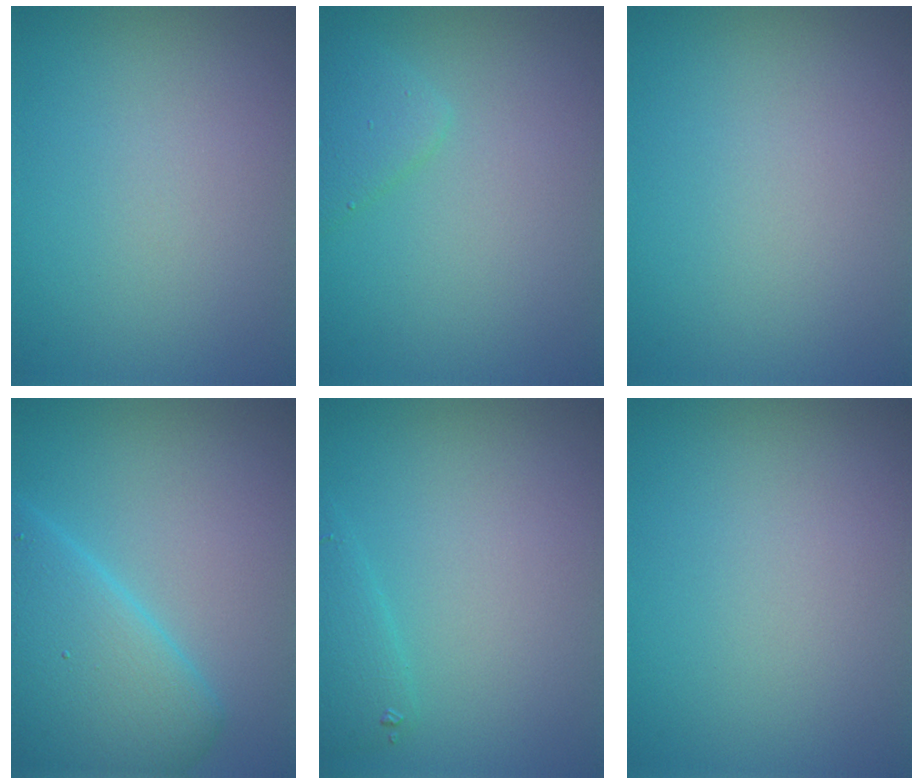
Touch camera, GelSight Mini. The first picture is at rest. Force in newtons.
{"total": 2.0, "press": 2.0, "slide": 0.0}
{"total": 0.0}
{"total": 7.3, "press": 7.3, "slide": 0.3}
{"total": 1.7, "press": 1.7, "slide": 0.2}
{"total": 0.0}